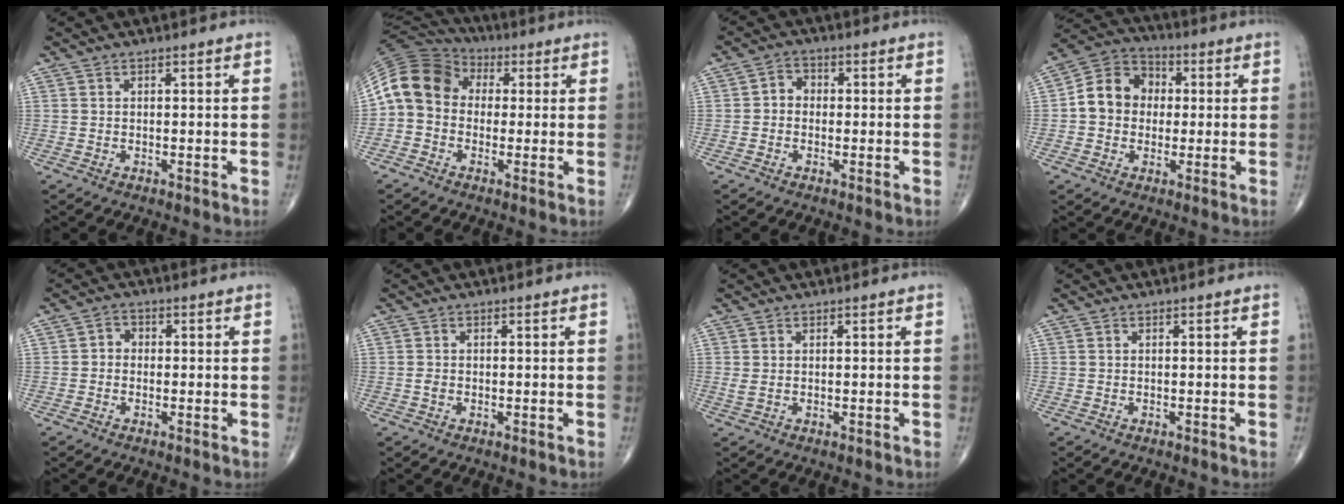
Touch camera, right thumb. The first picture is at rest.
{"total": 11.9, "force": [0.6, 9.8, 6.7], "torque": [-0.117, 0.038, -0.006]}
{"total": 3.0, "force": [-0.4, 2.6, 1.5], "torque": [-0.004, 0.015, -0.017]}
{"total": 10.6, "force": [0.4, 9.1, 5.5], "torque": [-0.071, 0.030, -0.006]}
{"total": 2.2, "force": [-0.3, 2.0, 1.0], "torque": [0.003, 0.010, -0.014]}
{"total": 0.9, "force": [-0.2, 0.7, 0.6], "torque": [-0.017, -0.001, -0.005]}
{"total": 1.2, "force": [0.2, 0.5, 1.1], "torque": [-0.033, 0.005, 0.010]}
{"total": 0.0}